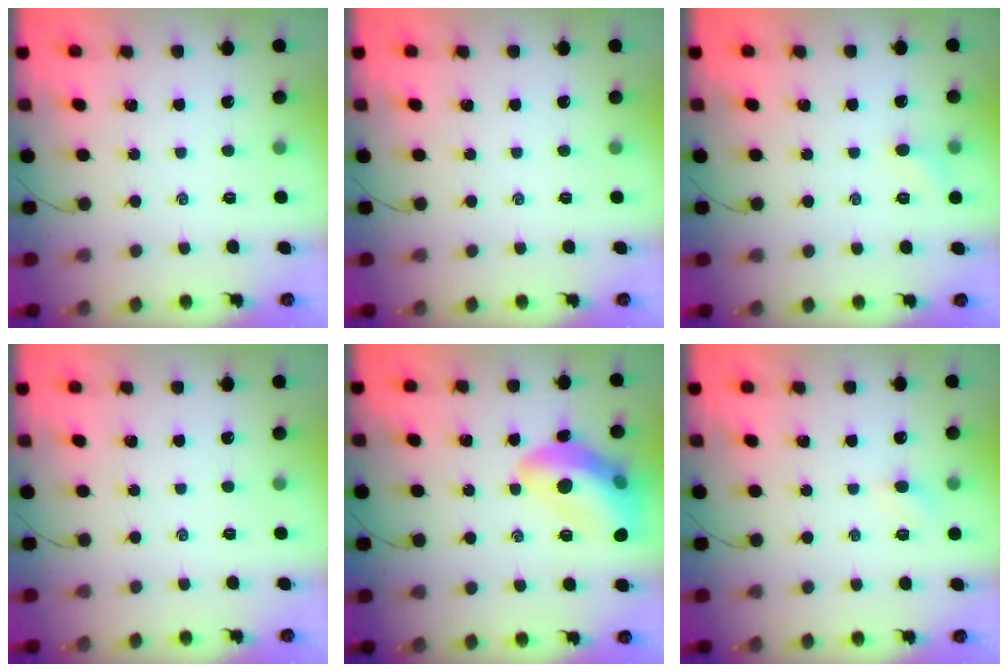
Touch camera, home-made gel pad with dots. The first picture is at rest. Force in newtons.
{"total": 0.0}
{"total": 4.2, "press": 4.0, "slide": 1.2}
{"total": 0.0}
{"total": 17.0, "press": 16.9, "slide": 2.0}
{"total": 2.7, "press": 2.6, "slide": 0.9}